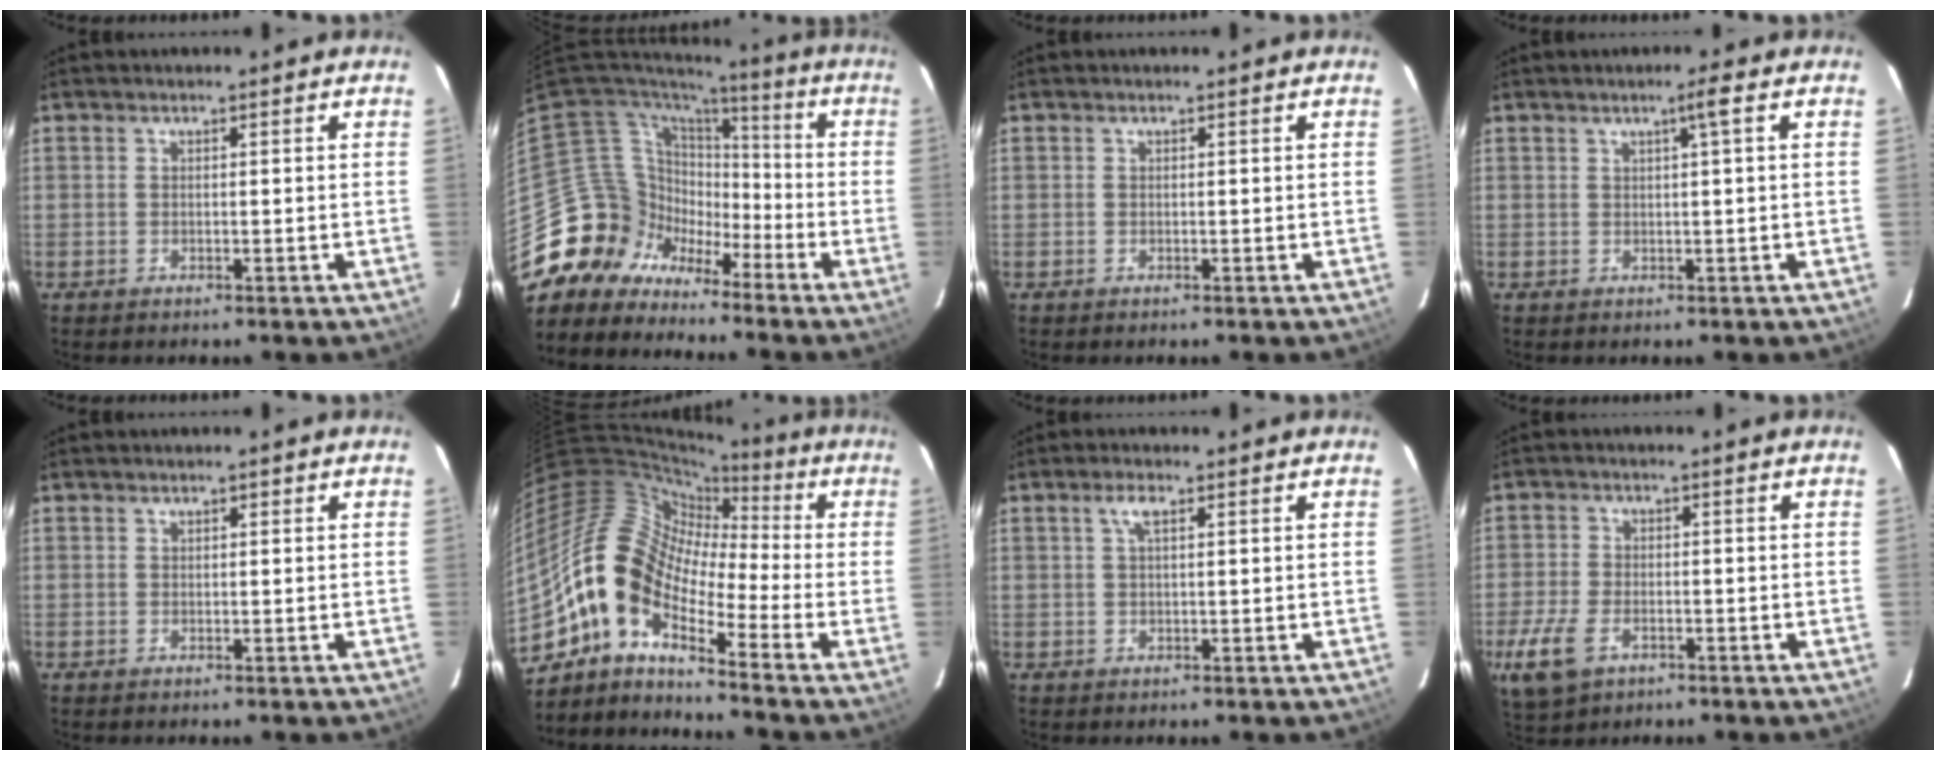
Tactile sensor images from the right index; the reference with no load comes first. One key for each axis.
{"total": 12.2, "fx": -7.8, "fy": 9.4, "fz": 0.6, "tx": -0.043, "ty": 0.043, "tz": -0.153}
{"total": 0.0}
{"total": 2.1, "fx": 0.8, "fy": -0.6, "fz": 1.8, "tx": -0.033, "ty": 0.002, "tz": 0.018}
{"total": 0.5, "fx": 0.4, "fy": 0.3, "fz": 0.2, "tx": -0.003, "ty": 0.003, "tz": 0.006}
{"total": 13.6, "fx": -6.4, "fy": 6.5, "fz": 10.0, "tx": -0.171, "ty": 0.012, "tz": -0.146}
{"total": 2.0, "fx": 0.9, "fy": 0.5, "fz": 1.7, "tx": -0.037, "ty": 0.006, "tz": 0.017}
{"total": 9.0, "fx": -4.3, "fy": 5.3, "fz": 5.8, "tx": -0.149, "ty": -0.015, "tz": -0.077}